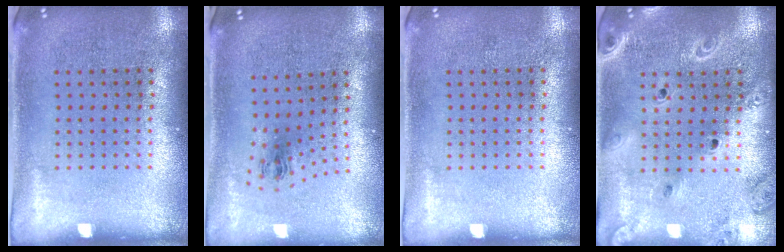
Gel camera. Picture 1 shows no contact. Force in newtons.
{"total": 1.1, "press": 0.5, "slide": 1.0}
{"total": 0.0}
{"total": 2.1, "press": 1.9, "slide": 0.8}